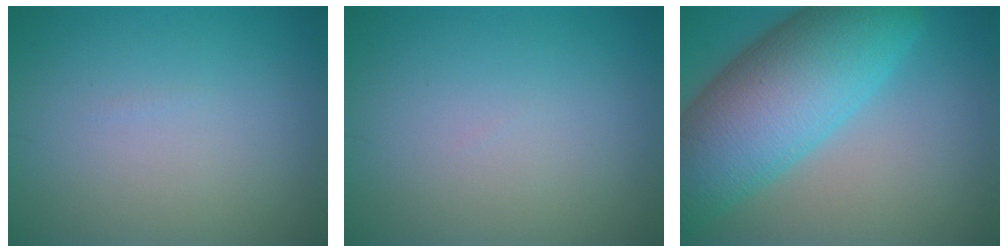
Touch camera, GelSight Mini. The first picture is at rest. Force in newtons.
{"total": 0.0}
{"total": 12.3, "press": 12.3, "slide": 0.5}